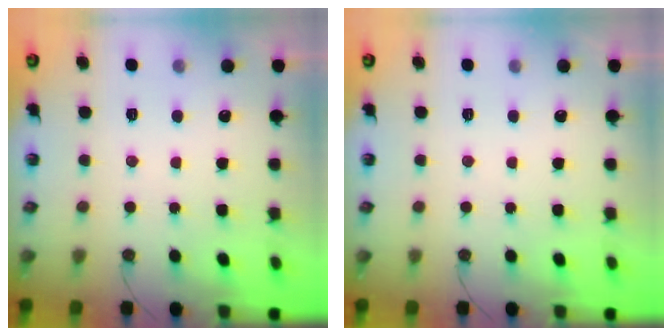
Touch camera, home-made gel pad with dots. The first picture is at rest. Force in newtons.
{"total": 0.0}